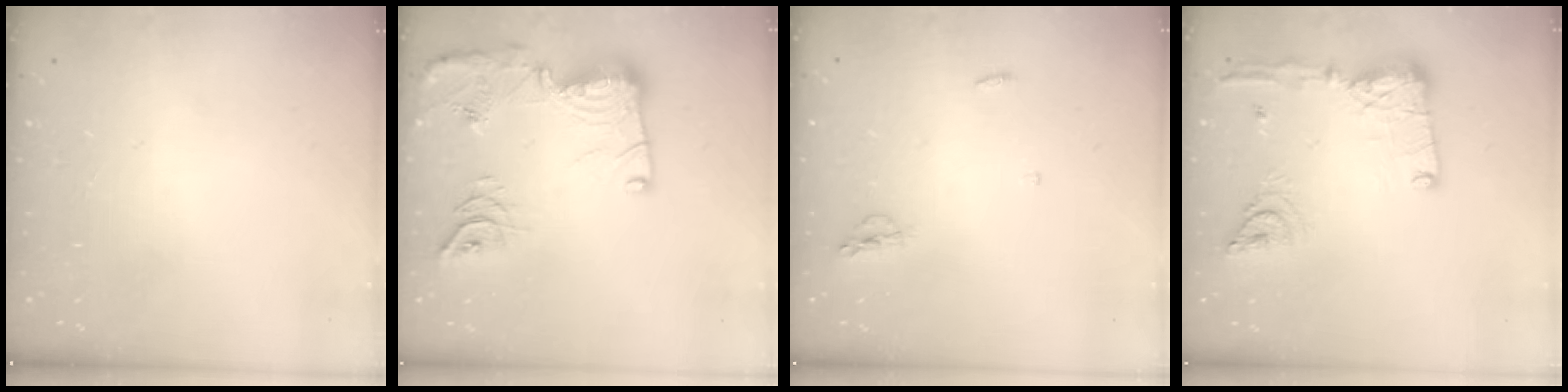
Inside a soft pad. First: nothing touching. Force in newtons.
{"total": 18.6, "press": 18.6, "slide": 1.1}
{"total": 4.3, "press": 4.1, "slide": 1.0}
{"total": 16.7, "press": 16.5, "slide": 2.8}